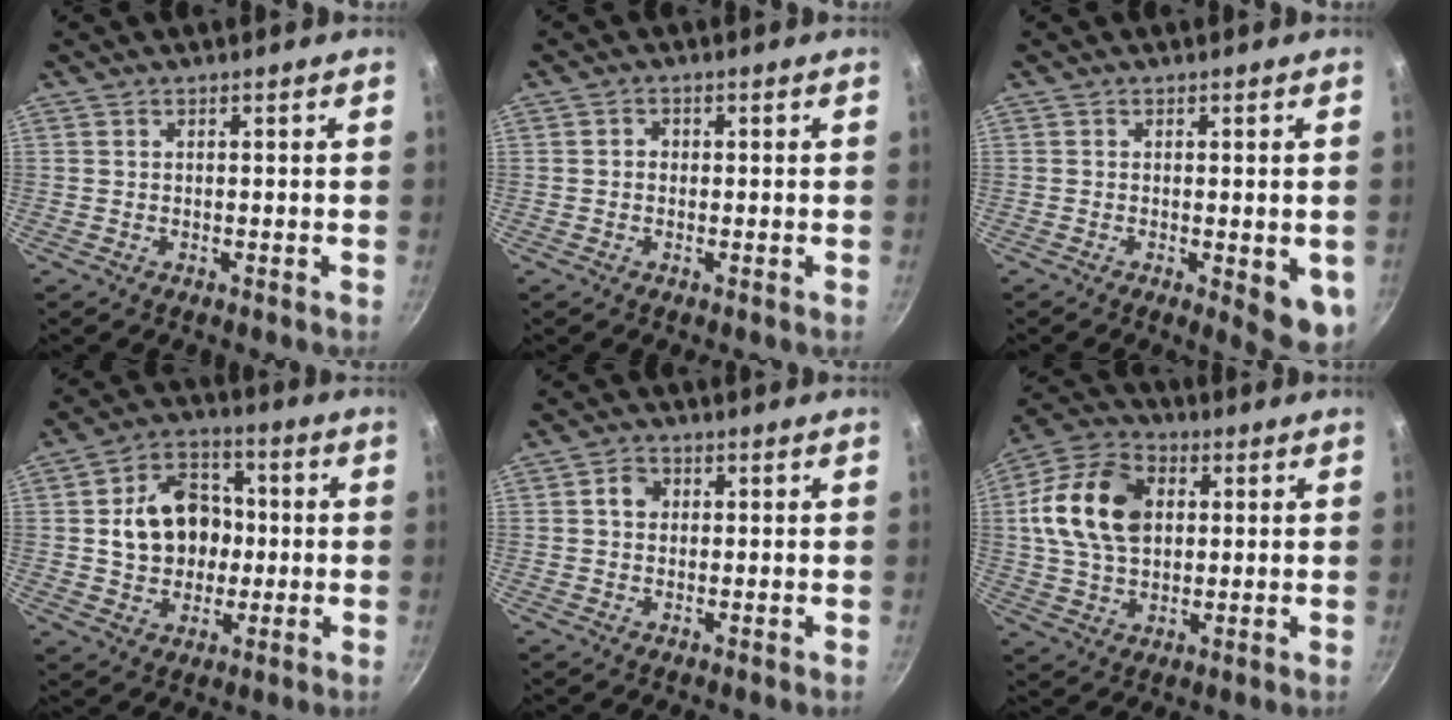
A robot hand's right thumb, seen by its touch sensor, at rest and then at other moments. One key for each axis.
{"total": 1.5, "fx": -0.1, "fy": 1.3, "fz": 0.7, "tx": -0.009, "ty": 0.005, "tz": -0.005}
{"total": 7.1, "fx": -1.5, "fy": 2.3, "fz": 6.6, "tx": -0.066, "ty": -0.005, "tz": -0.014}
{"total": 13.7, "fx": 0.5, "fy": 11.0, "fz": 8.2, "tx": -0.100, "ty": 0.024, "tz": 0.006}
{"total": 3.0, "fx": 0.5, "fy": 2.5, "fz": 1.6, "tx": -0.013, "ty": 0.007, "tz": 0.004}
{"total": 16.4, "fx": 2.9, "fy": 11.3, "fz": 11.5, "tx": -0.193, "ty": 0.013, "tz": 0.040}